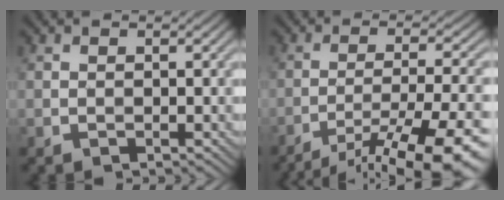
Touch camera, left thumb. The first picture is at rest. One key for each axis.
{"total": 15.0, "fx": -10.7, "fy": 3.6, "fz": 9.9, "tx": -0.154, "ty": -0.013, "tz": -0.145}